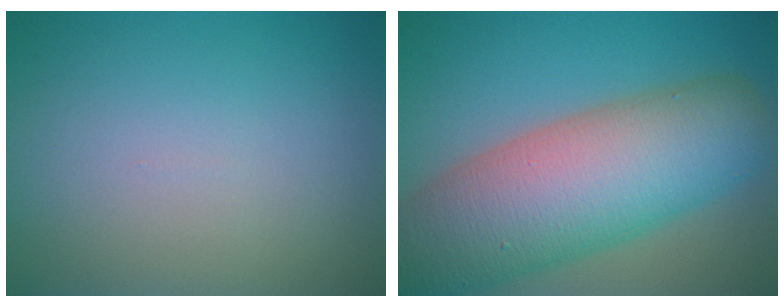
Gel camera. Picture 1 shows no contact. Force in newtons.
{"total": 13.2, "press": 13.2, "slide": 0.7}